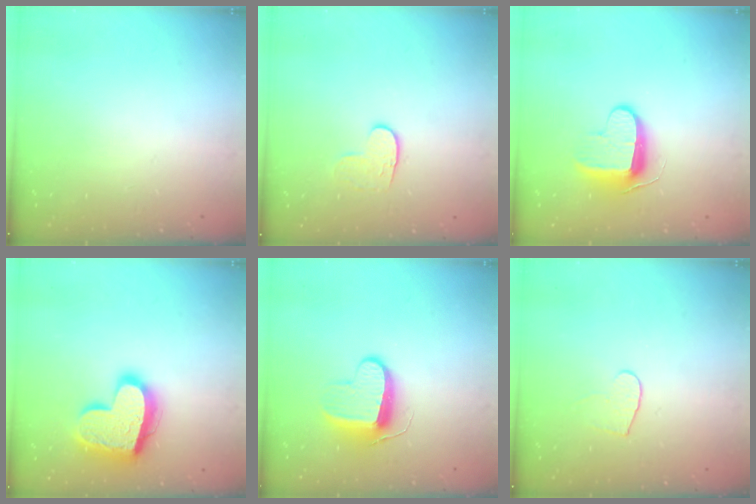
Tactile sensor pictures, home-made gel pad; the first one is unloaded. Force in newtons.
{"total": 5.8, "press": 5.8, "slide": 0.6}
{"total": 9.2, "press": 9.2, "slide": 0.9}
{"total": 18.2, "press": 18.2, "slide": 1.6}
{"total": 9.9, "press": 9.9, "slide": 0.2}
{"total": 4.7, "press": 4.7, "slide": 0.4}